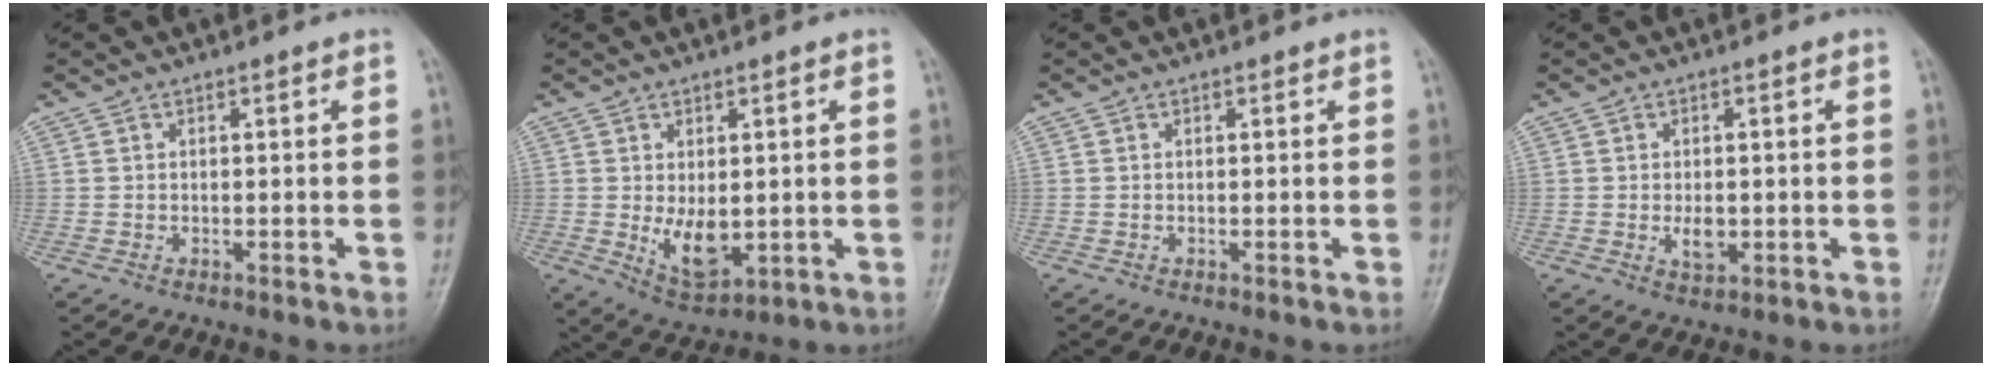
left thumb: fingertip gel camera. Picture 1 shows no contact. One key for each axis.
{"total": 8.2, "fx": -0.5, "fy": 4.4, "fz": 6.9, "tx": -0.096, "ty": -0.011, "tz": 0.008}
{"total": 0.0}
{"total": 4.0, "fx": -0.6, "fy": 2.2, "fz": 3.3, "tx": -0.048, "ty": 0.000, "tz": -0.005}